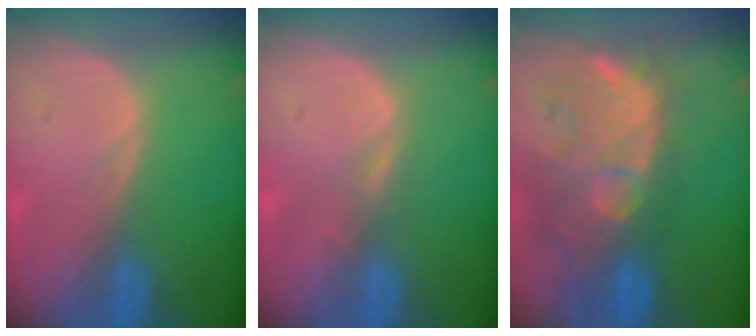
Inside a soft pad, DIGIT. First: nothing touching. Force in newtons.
{"total": 1.3, "press": 1.3, "slide": 0.2}
{"total": 12.6, "press": 11.3, "slide": 5.7}